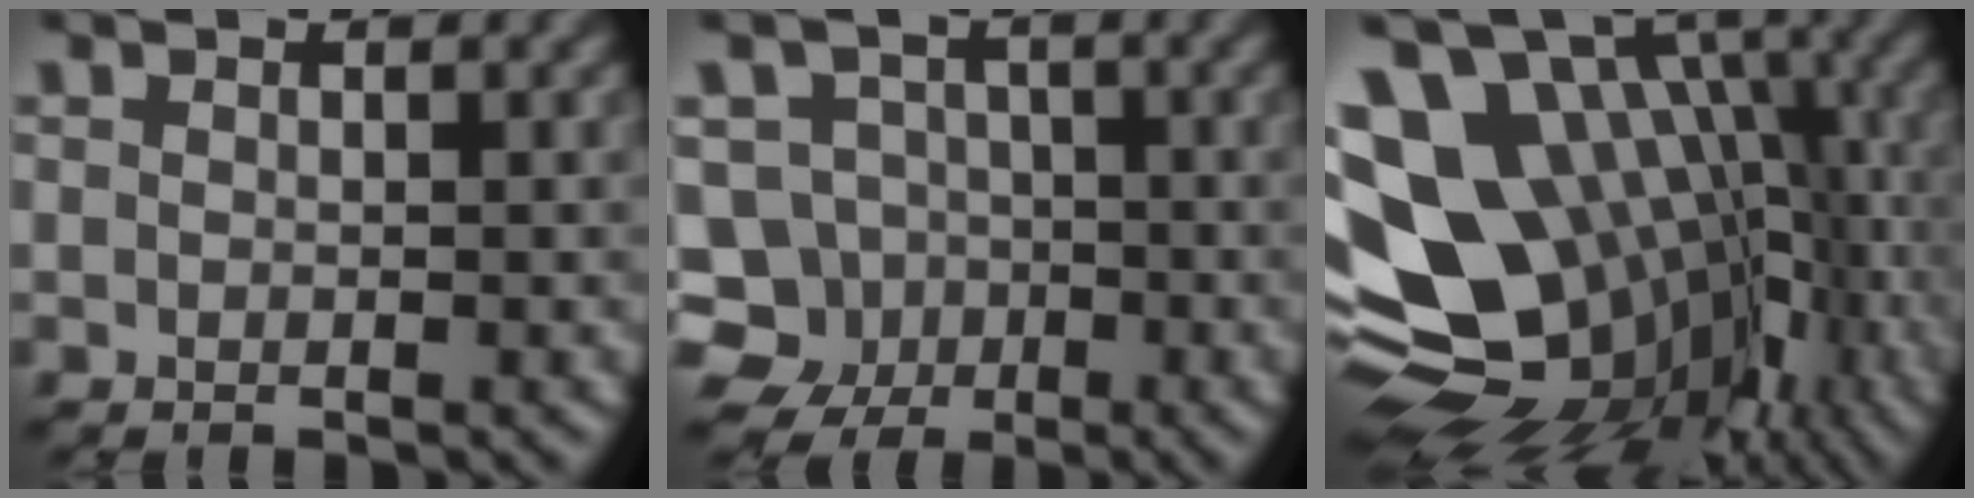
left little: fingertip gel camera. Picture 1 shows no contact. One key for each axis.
{"total": 7.3, "fx": -3.6, "fy": 6.1, "fz": 1.8, "tx": -0.008, "ty": 0.004, "tz": -0.082}
{"total": 16.9, "fx": -1.5, "fy": 12.0, "fz": 11.8, "tx": -0.193, "ty": -0.001, "tz": 0.019}